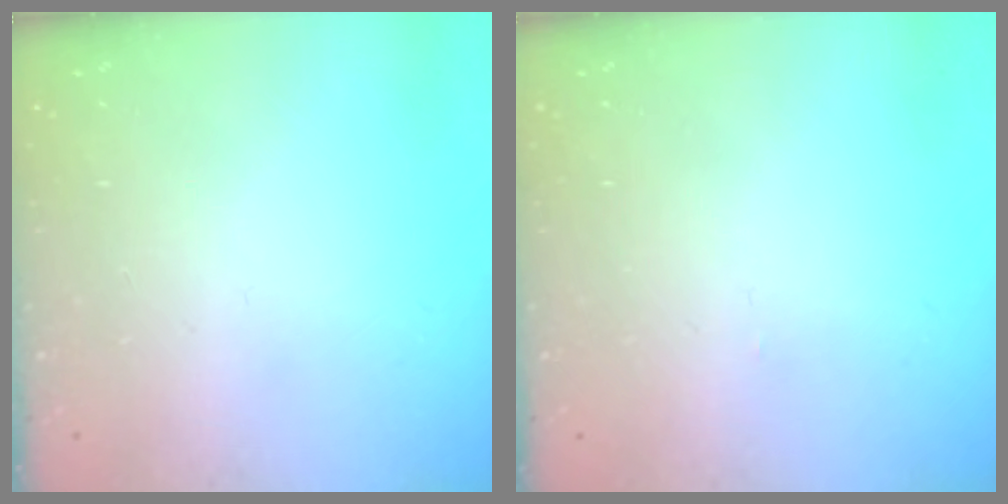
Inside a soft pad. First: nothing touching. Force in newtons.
{"total": 0.0}